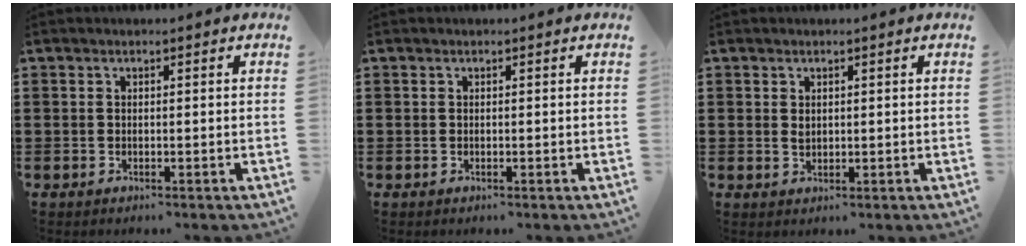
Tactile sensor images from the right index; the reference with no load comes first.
{"total": 0.0}
{"total": 1.1, "force": [0.5, 0.7, 0.7], "torque": [-0.016, 0.002, 0.009]}